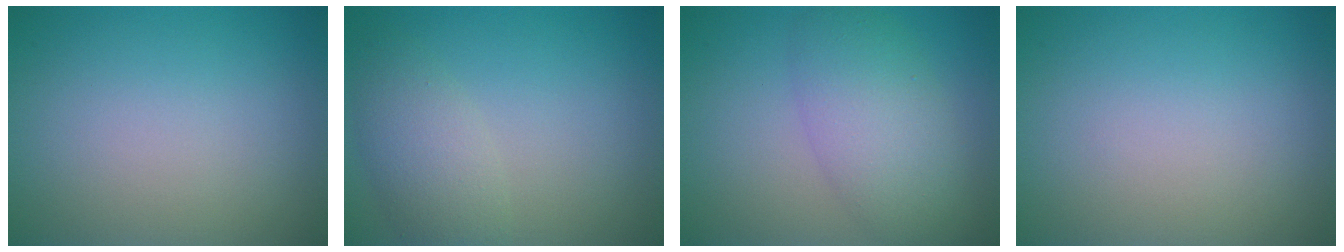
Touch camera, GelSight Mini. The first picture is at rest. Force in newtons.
{"total": 3.3, "press": 3.3, "slide": 0.2}
{"total": 5.2, "press": 5.2, "slide": 0.3}
{"total": 0.0}